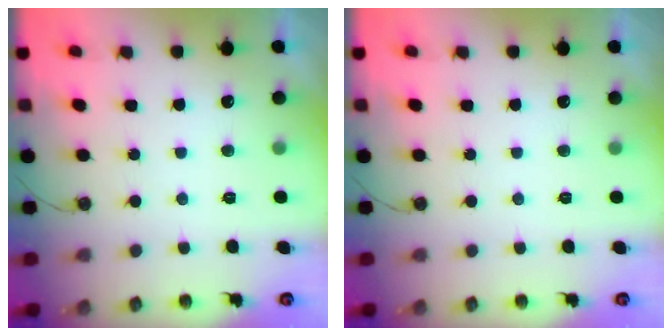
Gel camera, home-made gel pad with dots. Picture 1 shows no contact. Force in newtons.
{"total": 0.0}